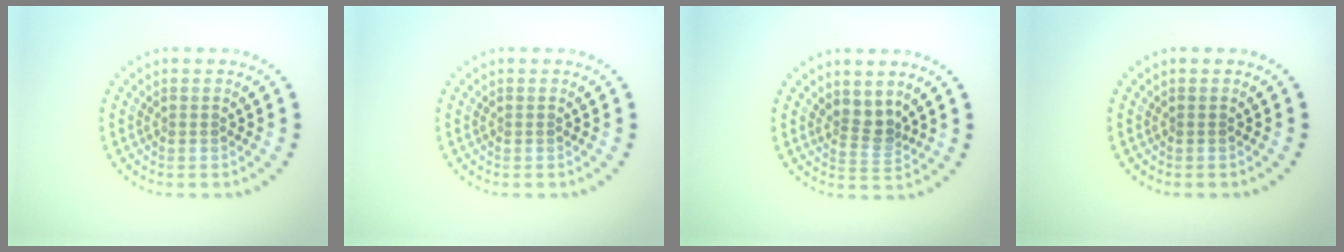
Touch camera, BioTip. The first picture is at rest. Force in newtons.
{"total": 0.0}
{"total": 2.3, "press": 1.8, "slide": 1.6}
{"total": 0.0}